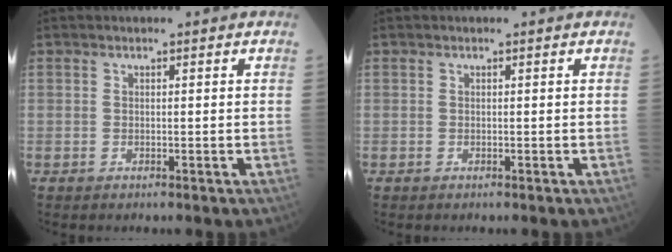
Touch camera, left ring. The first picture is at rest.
{"total": 0.0}